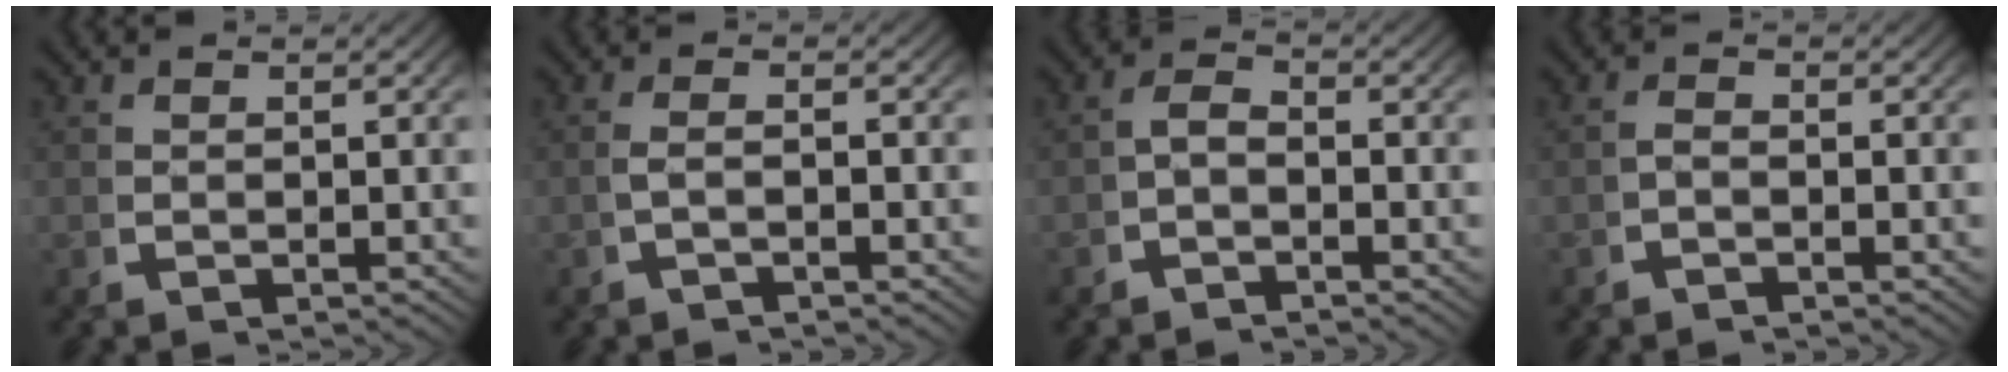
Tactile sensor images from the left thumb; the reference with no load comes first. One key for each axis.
{"total": 1.3, "fx": -0.9, "fy": 0.2, "fz": 0.9, "tx": -0.021, "ty": 0.000, "tz": -0.016}
{"total": 2.2, "fx": -1.1, "fy": 1.3, "fz": 1.3, "tx": -0.022, "ty": -0.004, "tz": -0.021}
{"total": 1.0, "fx": -0.9, "fy": 0.2, "fz": 0.3, "tx": -0.004, "ty": 0.001, "tz": -0.021}